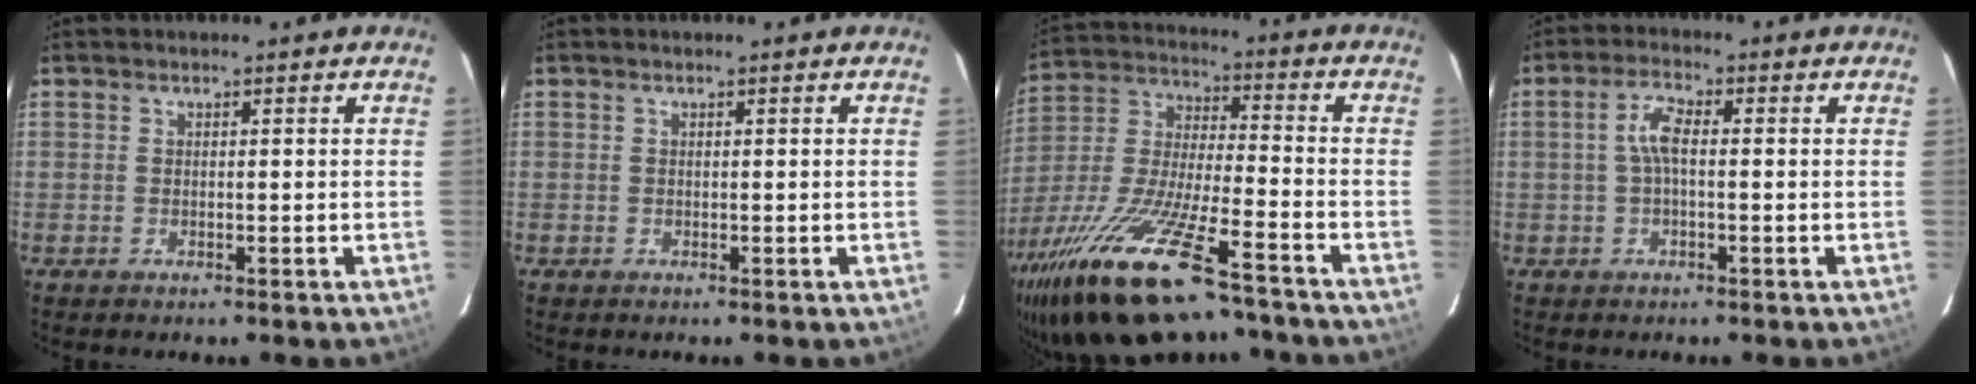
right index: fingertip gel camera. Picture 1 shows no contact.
{"total": 0.0}
{"total": 24.0, "force": [-16.5, 5.9, 16.5], "torque": [-0.342, -0.051, -0.291]}
{"total": 4.0, "force": [-0.1, 1.4, 3.7], "torque": [-0.077, 0.012, -0.002]}